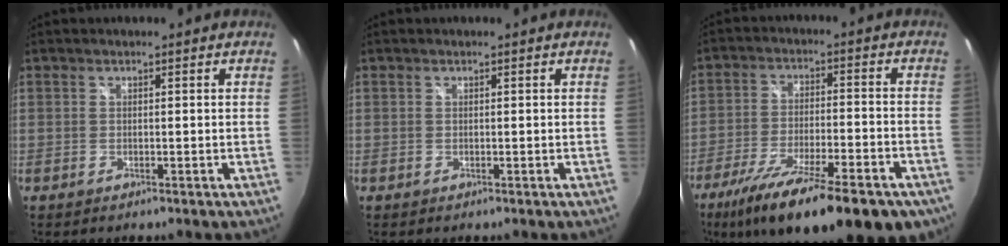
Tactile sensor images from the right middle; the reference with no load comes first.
{"total": 0.0}
{"total": 23.0, "force": [-15.9, 6.2, 15.4], "torque": [-0.264, -0.057, -0.238]}